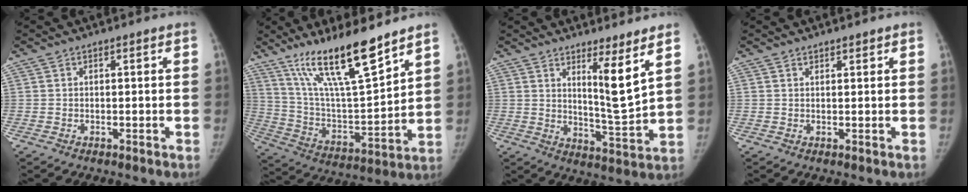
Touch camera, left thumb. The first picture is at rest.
{"total": 18.9, "force": [13.5, 3.2, 12.8], "torque": [-0.202, -0.075, 0.249]}
{"total": 8.0, "force": [4.6, 0.0, 6.6], "torque": [-0.106, -0.056, 0.079]}
{"total": 1.2, "force": [1.0, 0.5, 0.4], "torque": [0.001, -0.005, 0.014]}